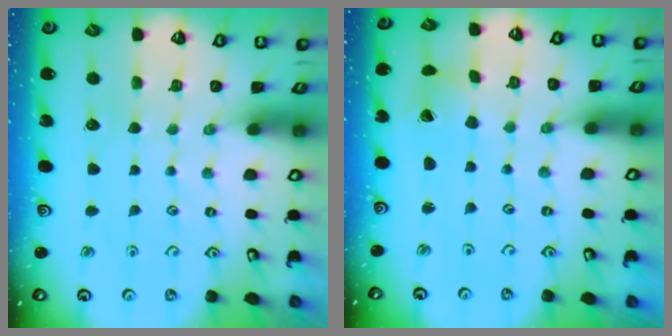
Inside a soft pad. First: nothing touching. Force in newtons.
{"total": 1.4, "press": 1.4, "slide": 0.2}